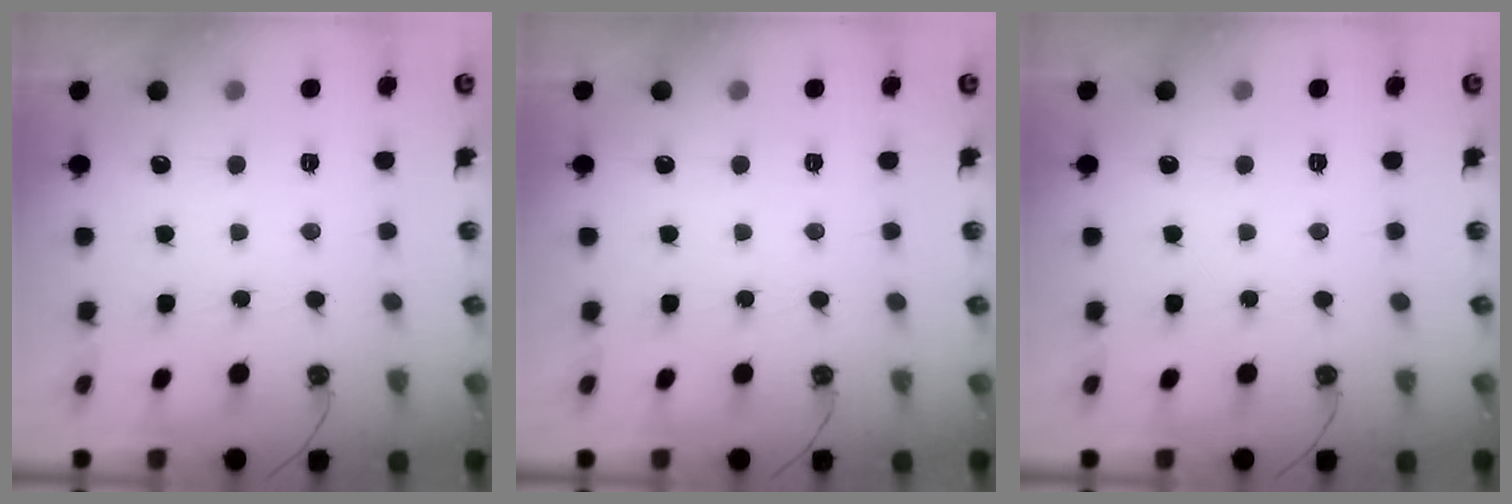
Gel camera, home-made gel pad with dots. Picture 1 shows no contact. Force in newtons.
{"total": 0.0}
{"total": 0.0}